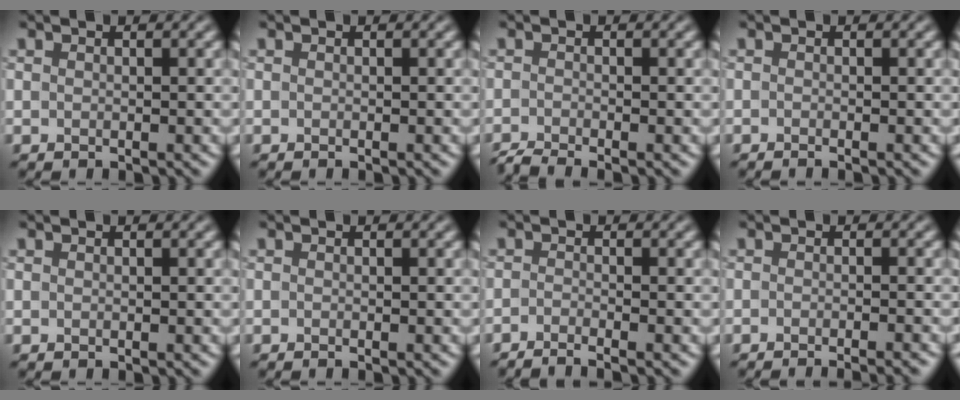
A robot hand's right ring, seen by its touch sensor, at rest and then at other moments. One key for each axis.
{"total": 0.0}
{"total": 1.9, "fx": -1.8, "fy": 0.0, "fz": 0.7, "tx": -0.018, "ty": -0.006, "tz": -0.044}
{"total": 0.6, "fx": -0.5, "fy": -0.2, "fz": 0.2, "tx": -0.004, "ty": -0.003, "tz": -0.012}
{"total": 0.0}
{"total": 0.0}
{"total": 2.2, "fx": -1.9, "fy": 0.0, "fz": 1.1, "tx": -0.021, "ty": -0.002, "tz": -0.041}
{"total": 3.3, "fx": -2.8, "fy": 0.4, "fz": 1.8, "tx": -0.028, "ty": 0.003, "tz": -0.031}